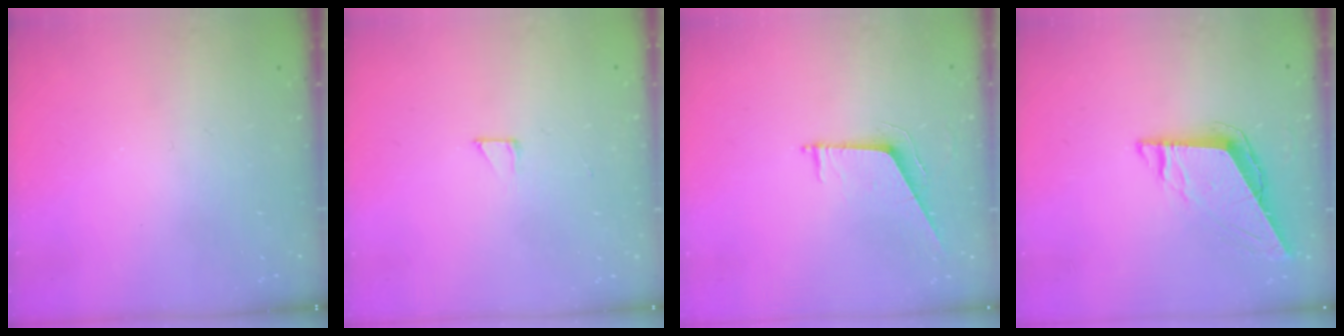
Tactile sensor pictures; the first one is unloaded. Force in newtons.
{"total": 2.6, "press": 2.6, "slide": 0.1}
{"total": 6.5, "press": 6.5, "slide": 0.2}
{"total": 7.5, "press": 7.5, "slide": 0.3}